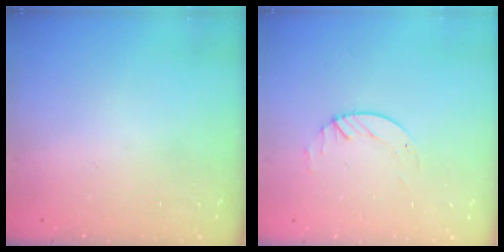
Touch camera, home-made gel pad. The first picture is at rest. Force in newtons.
{"total": 2.0, "press": 2.0, "slide": 0.2}